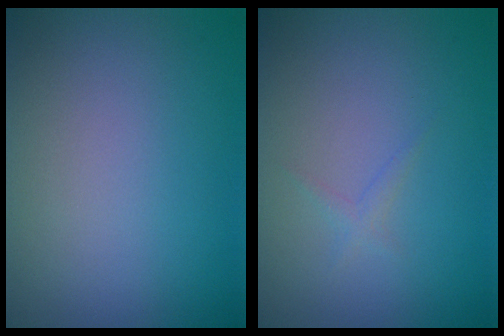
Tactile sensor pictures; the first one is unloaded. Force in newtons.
{"total": 0.7, "press": 0.7, "slide": 0.0}